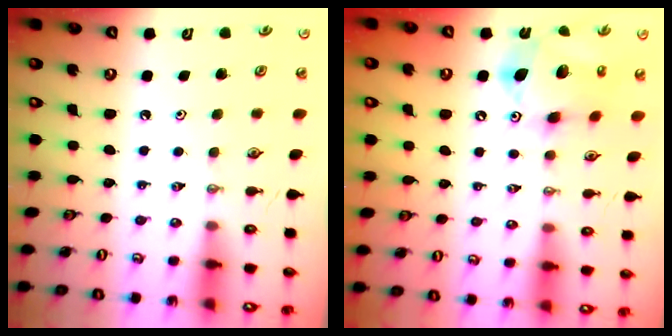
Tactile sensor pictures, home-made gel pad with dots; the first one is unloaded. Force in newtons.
{"total": 13.8, "press": 13.8, "slide": 1.2}